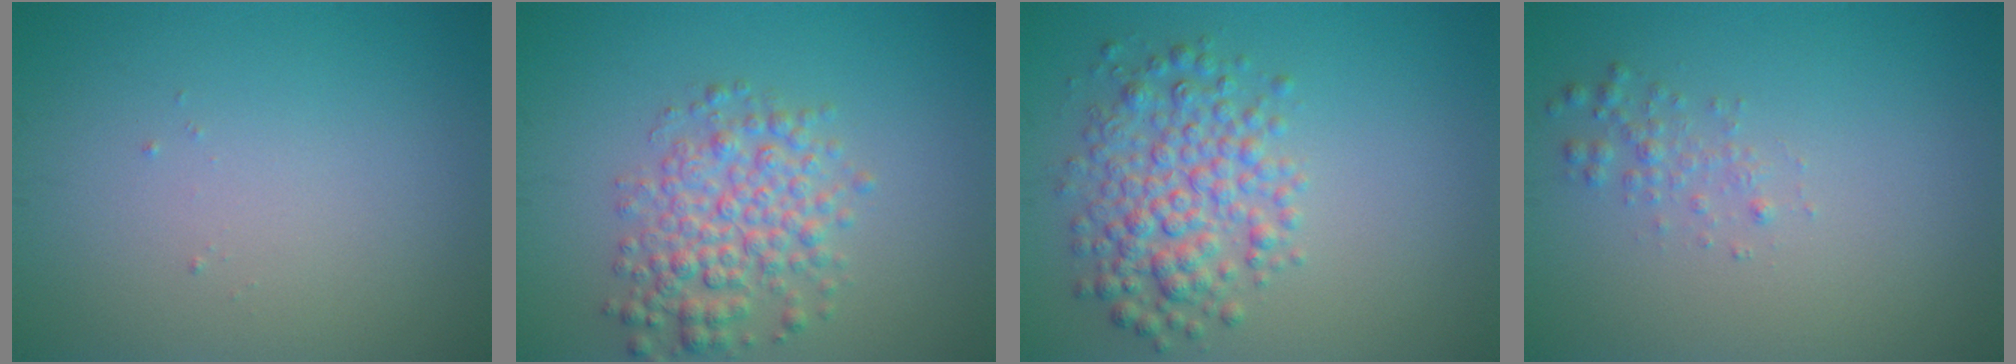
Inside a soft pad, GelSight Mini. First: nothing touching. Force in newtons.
{"total": 4.4, "press": 4.4, "slide": 0.1}
{"total": 4.8, "press": 4.8, "slide": 0.1}
{"total": 1.3, "press": 1.3, "slide": 0.0}